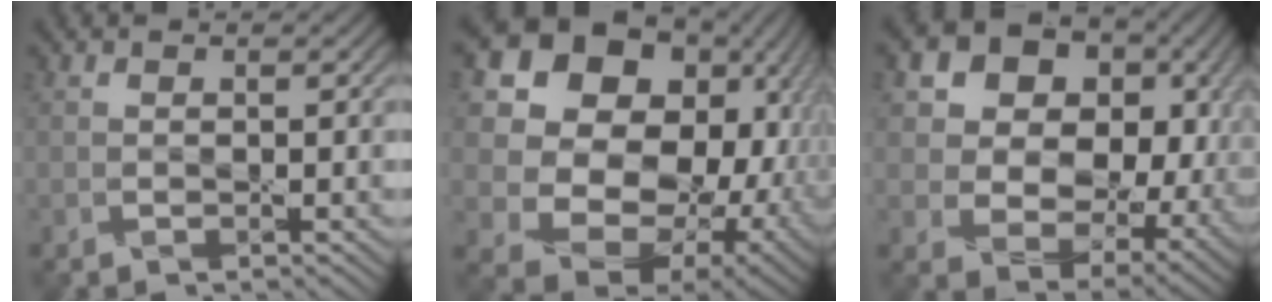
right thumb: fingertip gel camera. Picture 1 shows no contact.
{"total": 18.8, "force": [2.2, 14.8, 11.4], "torque": [-0.221, -0.047, 0.086]}
{"total": 17.2, "force": [5.2, 12.4, 10.7], "torque": [-0.203, 0.000, 0.119]}